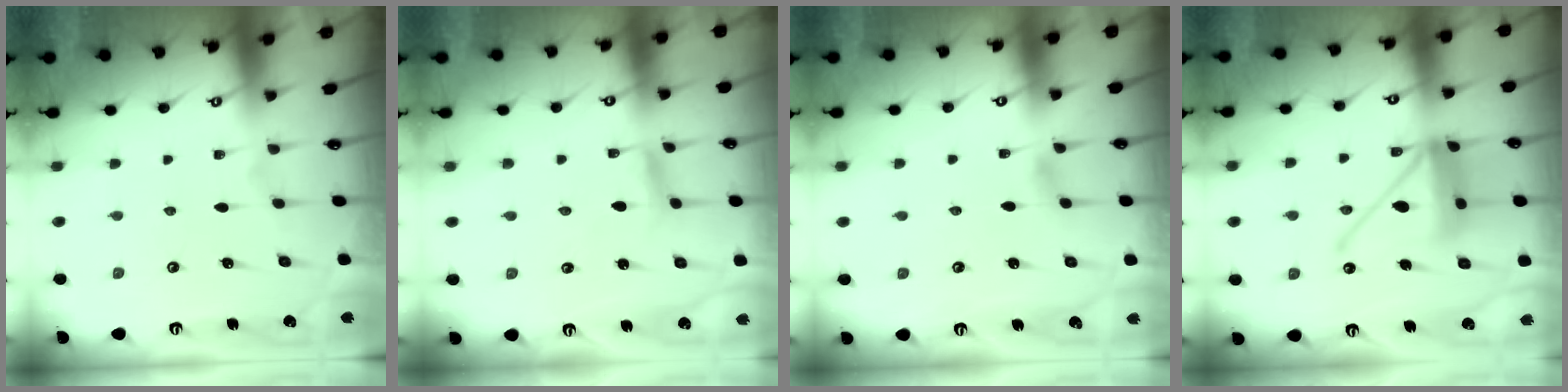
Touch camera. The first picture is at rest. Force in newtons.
{"total": 2.9, "press": 2.9, "slide": 0.2}
{"total": 3.6, "press": 3.6, "slide": 0.3}
{"total": 15.1, "press": 15.0, "slide": 1.8}